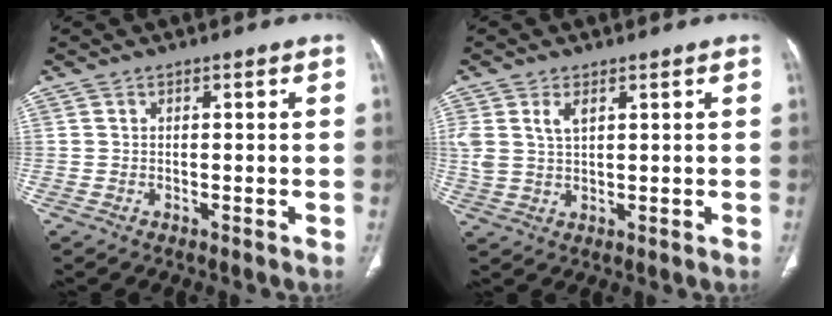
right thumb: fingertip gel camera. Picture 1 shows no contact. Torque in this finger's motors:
{"motor_torque": [0.07, 0.06, 0.46, 0.62, 0.15]}